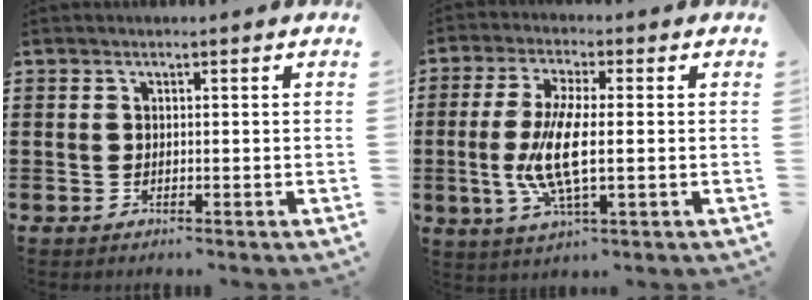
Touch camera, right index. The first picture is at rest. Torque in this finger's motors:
{"motor_torque": [2.14, 0.00, 1.05, 0.21]}